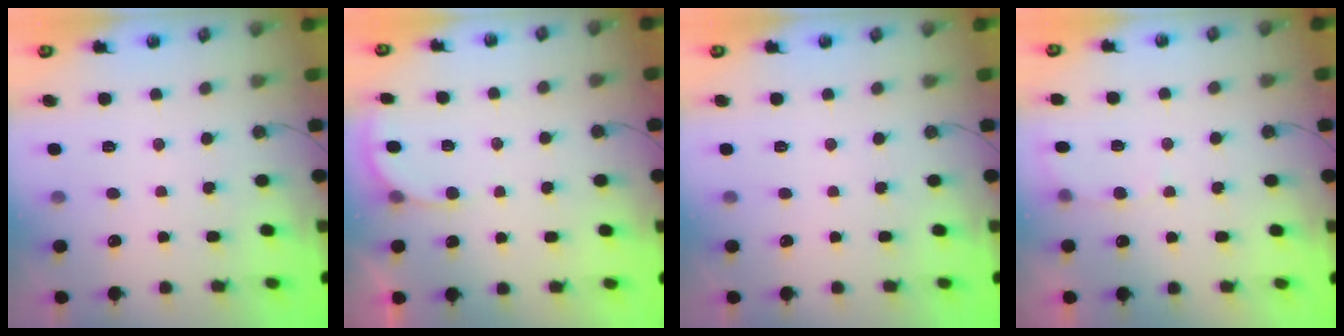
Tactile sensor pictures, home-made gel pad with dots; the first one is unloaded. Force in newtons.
{"total": 4.1, "press": 4.1, "slide": 0.3}
{"total": 0.0}
{"total": 5.3, "press": 5.1, "slide": 1.3}